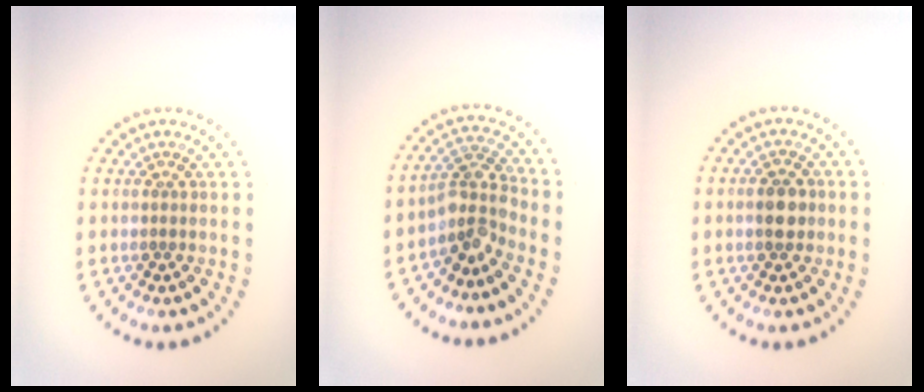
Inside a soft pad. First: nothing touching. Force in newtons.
{"total": 3.2, "press": 2.3, "slide": 2.2}
{"total": 2.3, "press": 2.2, "slide": 0.3}